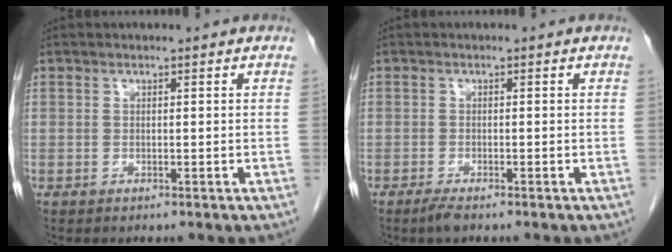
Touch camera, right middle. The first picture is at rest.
{"total": 1.6, "force": [-1.2, 0.1, 0.9], "torque": [-0.028, -0.005, -0.024]}